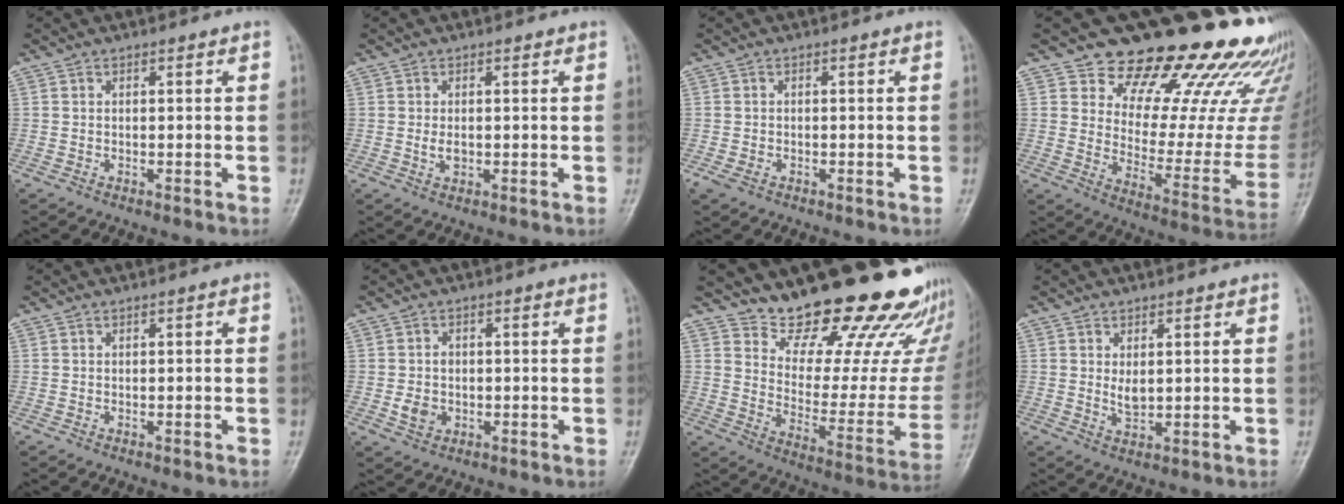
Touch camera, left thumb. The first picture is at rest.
{"total": 1.9, "force": [0.1, 1.2, 1.4], "torque": [-0.024, -0.003, 0.004]}
{"total": 2.0, "force": [-0.9, 1.3, 1.2], "torque": [-0.029, -0.003, -0.015]}
{"total": 28.7, "force": [21.5, 11.8, 14.8], "torque": [-0.164, -0.133, 0.279]}
{"total": 0.0}
{"total": 4.0, "force": [-0.7, 3.4, 2.0], "torque": [-0.023, 0.002, -0.009]}
{"total": 24.8, "force": [20.8, 7.7, 11.0], "torque": [-0.115, -0.160, 0.284]}
{"total": 2.8, "force": [1.0, 1.6, 2.1], "torque": [-0.030, -0.012, 0.021]}